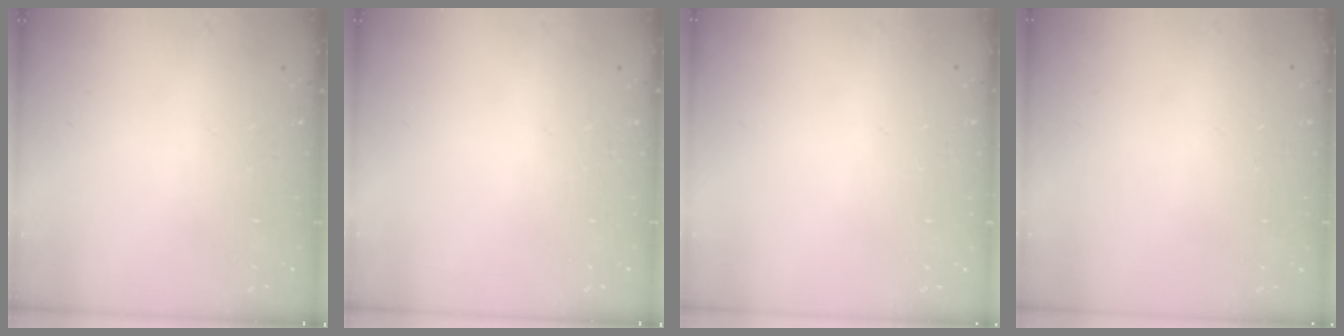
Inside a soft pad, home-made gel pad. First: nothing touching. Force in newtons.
{"total": 0.0}
{"total": 0.0}
{"total": 0.0}